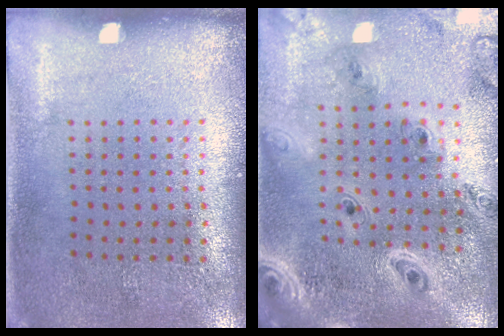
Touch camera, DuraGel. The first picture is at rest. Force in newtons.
{"total": 2.5, "press": 2.2, "slide": 1.1}